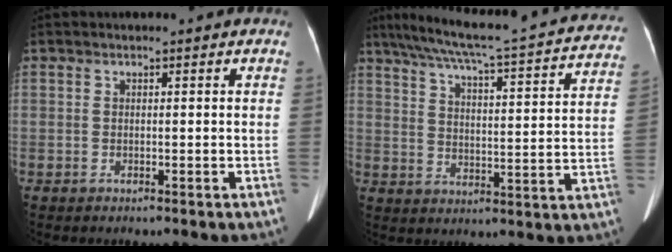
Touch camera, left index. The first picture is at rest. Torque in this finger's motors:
{"motor_torque": [-0.40, -1.03, -0.04, 0.04]}